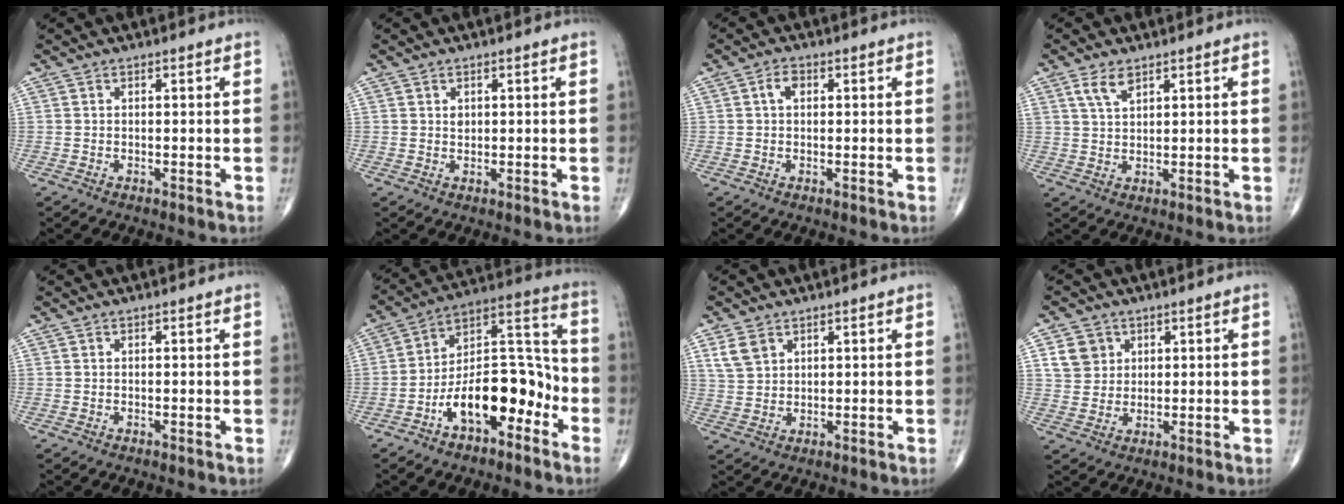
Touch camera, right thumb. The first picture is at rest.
{"total": 1.2, "force": [0.4, 0.9, 0.7], "torque": [-0.006, -0.003, 0.009]}
{"total": 2.5, "force": [0.6, 1.6, 1.8], "torque": [-0.032, 0.009, 0.009]}
{"total": 4.0, "force": [2.4, 1.8, 2.6], "torque": [-0.047, -0.007, 0.052]}
{"total": 0.0}
{"total": 16.5, "force": [-7.1, 8.2, 12.3], "torque": [-0.172, 0.076, -0.121]}
{"total": 4.4, "force": [2.5, 2.9, 2.2], "torque": [-0.037, -0.007, 0.057]}
{"total": 5.6, "force": [2.2, 4.9, 1.7], "torque": [-0.012, -0.008, 0.044]}